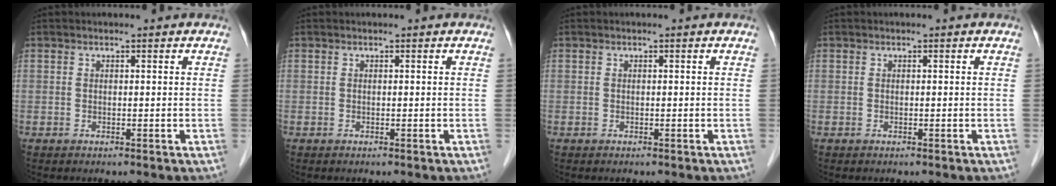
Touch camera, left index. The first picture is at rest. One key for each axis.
{"total": 0.0}
{"total": 0.0}
{"total": 0.0}